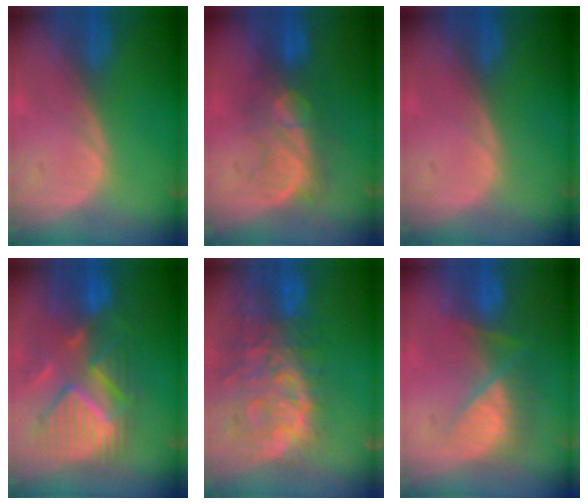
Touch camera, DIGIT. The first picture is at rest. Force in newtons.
{"total": 7.7, "press": 7.4, "slide": 2.0}
{"total": 0.0}
{"total": 11.4, "press": 10.1, "slide": 5.2}
{"total": 13.6, "press": 11.1, "slide": 7.8}
{"total": 7.9, "press": 7.2, "slide": 3.1}